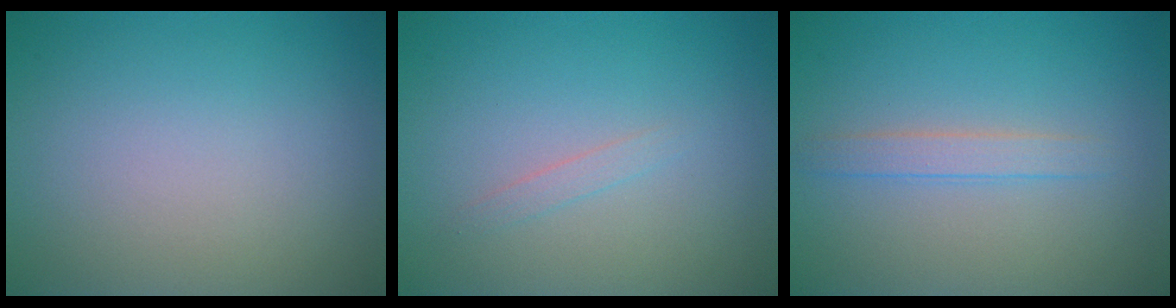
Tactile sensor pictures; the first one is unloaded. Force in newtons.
{"total": 0.8, "press": 0.8, "slide": 0.1}
{"total": 1.7, "press": 1.7, "slide": 0.1}